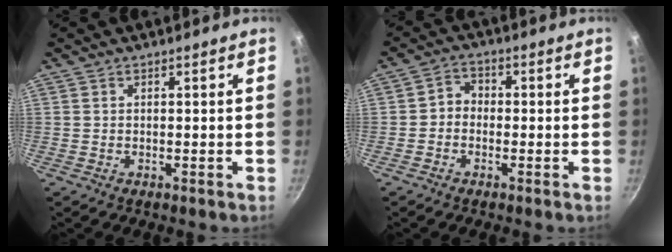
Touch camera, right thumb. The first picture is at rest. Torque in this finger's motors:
{"motor_torque": [-0.41, -0.14, 0.21, -0.40, -0.06]}